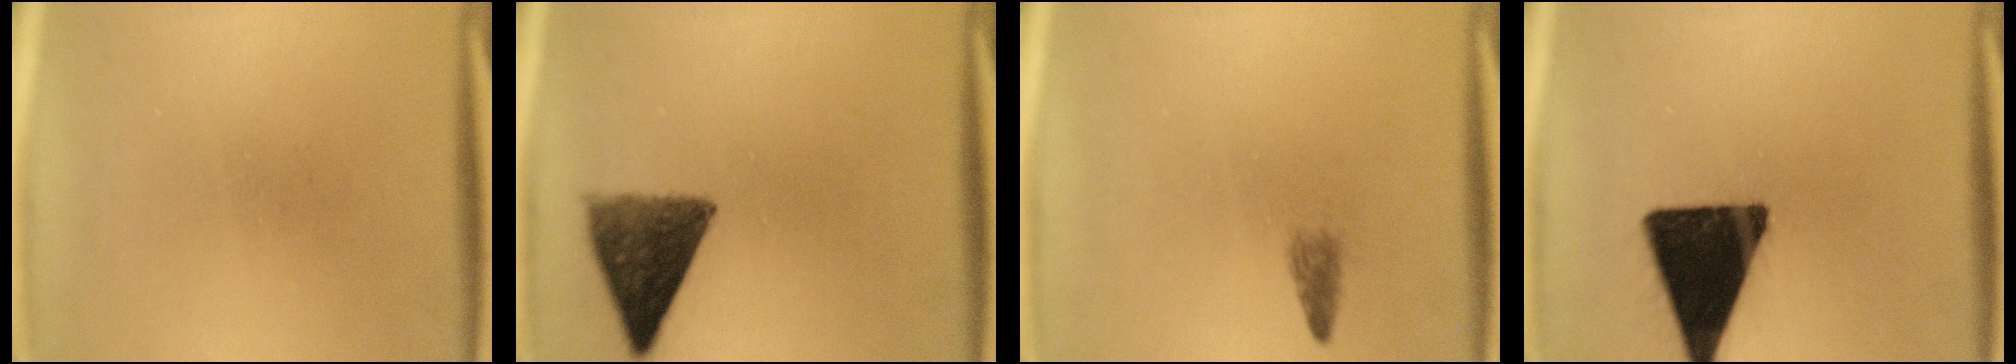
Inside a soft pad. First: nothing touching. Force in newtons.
{"total": 9.3}
{"total": 1.4}
{"total": 19.4}